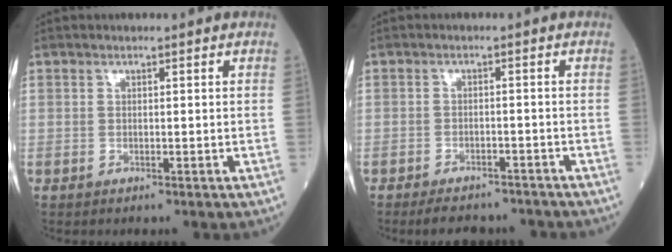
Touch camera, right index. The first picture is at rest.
{"total": 7.0, "force": [-6.4, 2.1, 2.0], "torque": [-0.025, -0.001, -0.084]}